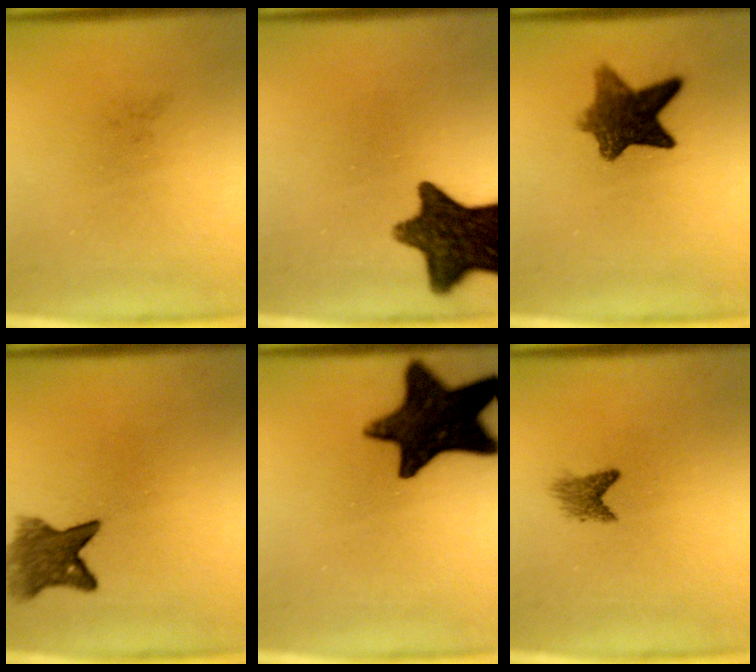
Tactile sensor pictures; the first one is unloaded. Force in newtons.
{"total": 12.8}
{"total": 8.2}
{"total": 5.7}
{"total": 15.8}
{"total": 2.1}